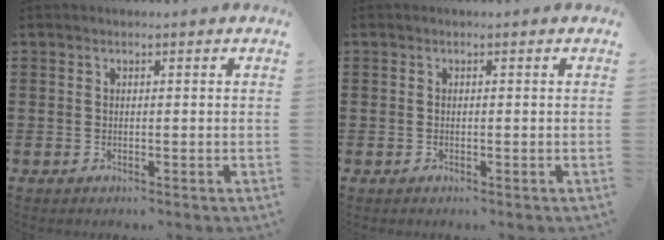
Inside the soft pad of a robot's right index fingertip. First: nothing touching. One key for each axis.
{"total": 0.0}